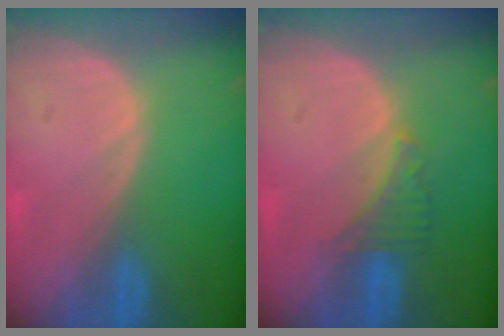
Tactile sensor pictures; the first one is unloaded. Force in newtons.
{"total": 2.9, "press": 2.9, "slide": 0.6}